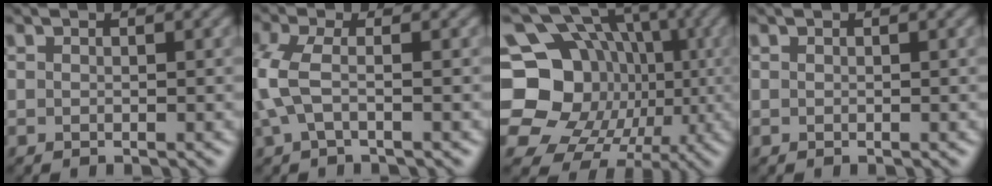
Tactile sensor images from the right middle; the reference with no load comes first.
{"total": 3.2, "force": [-0.2, 1.3, 3.0], "torque": [-0.087, 0.002, -0.007]}
{"total": 15.9, "force": [-0.6, 14.4, 6.8], "torque": [-0.147, 0.015, -0.025]}
{"total": 0.0}